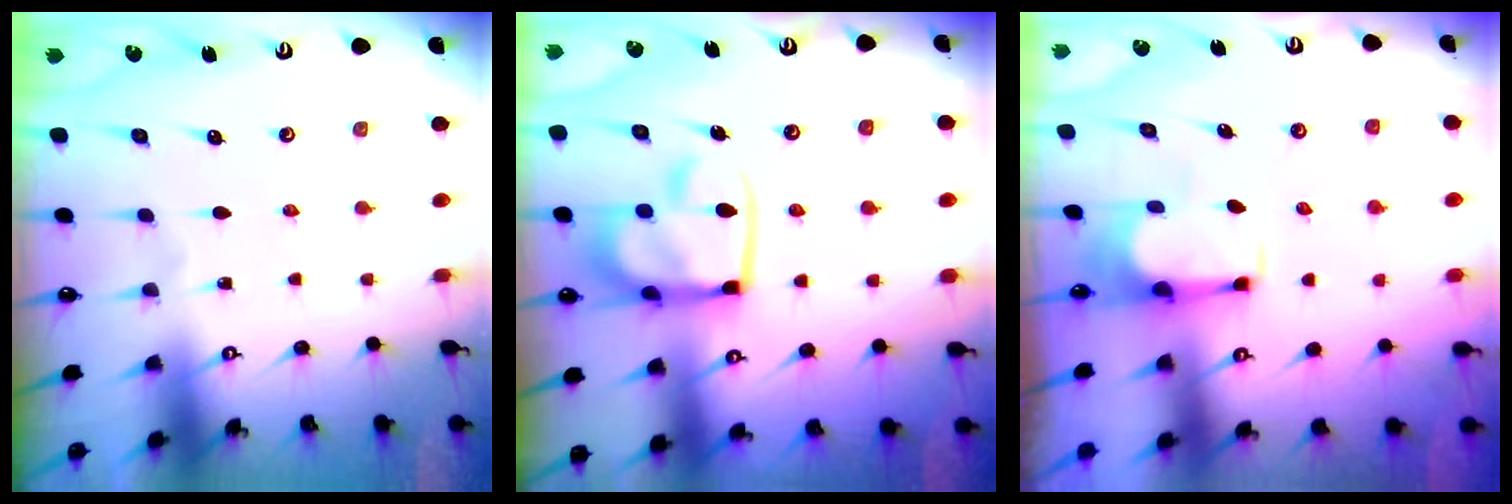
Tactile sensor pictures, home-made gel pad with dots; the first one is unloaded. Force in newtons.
{"total": 15.4, "press": 15.3, "slide": 1.7}
{"total": 1.7, "press": 1.5, "slide": 0.9}